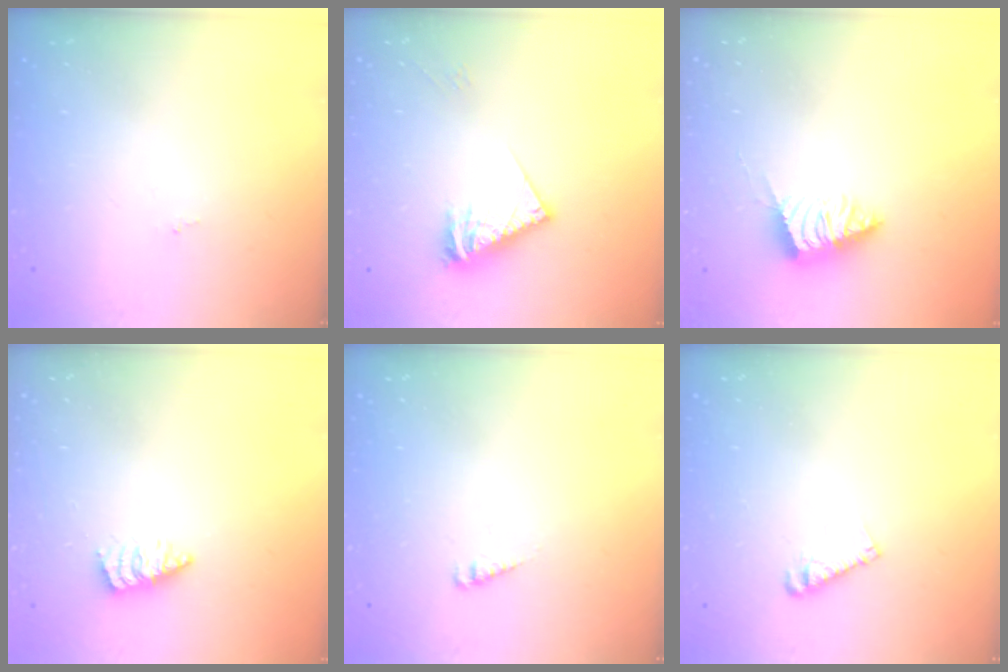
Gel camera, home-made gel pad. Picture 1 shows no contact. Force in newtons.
{"total": 10.4, "press": 10.4, "slide": 0.8}
{"total": 5.0, "press": 5.0, "slide": 0.3}
{"total": 2.3, "press": 2.3, "slide": 0.3}
{"total": 2.9, "press": 2.9, "slide": 0.3}
{"total": 4.9, "press": 4.9, "slide": 0.3}